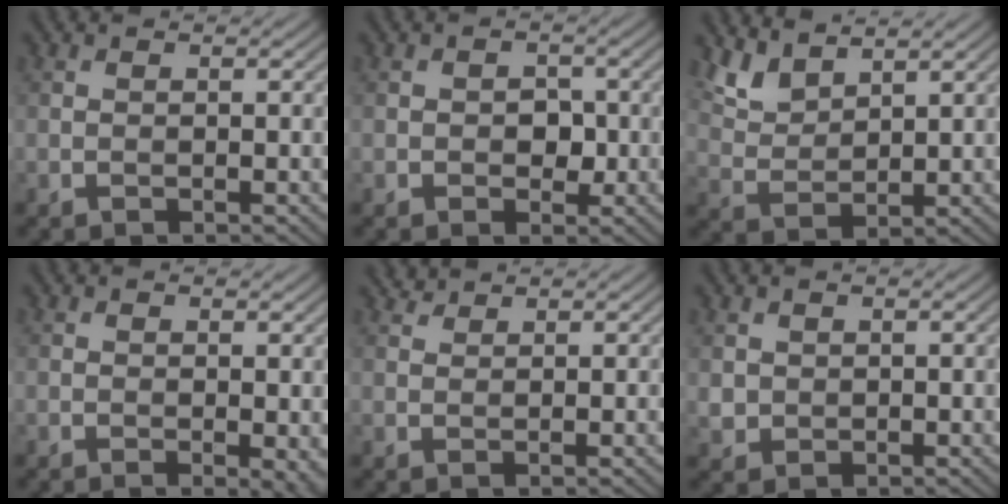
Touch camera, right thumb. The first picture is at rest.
{"total": 2.2, "force": [-0.4, 1.8, 1.3], "torque": [-0.023, -0.003, -0.010]}
{"total": 4.8, "force": [3.9, 1.7, 2.2], "torque": [-0.064, -0.002, 0.090]}
{"total": 1.9, "force": [-0.1, 0.5, 1.8], "torque": [-0.021, -0.006, -0.002]}
{"total": 1.2, "force": [1.1, 0.2, 0.3], "torque": [-0.012, 0.002, 0.025]}
{"total": 1.7, "force": [0.7, 1.5, 0.4], "torque": [-0.020, -0.006, 0.016]}